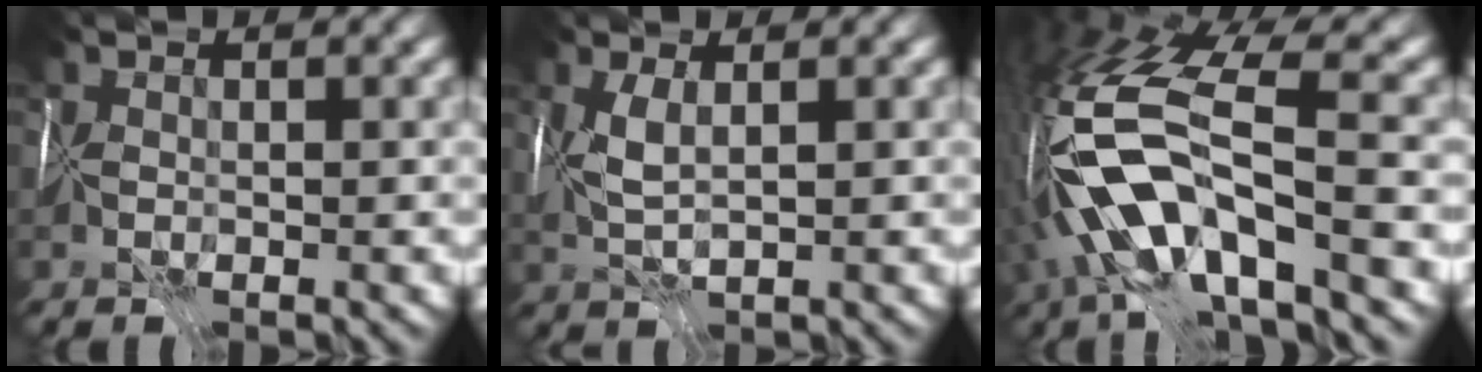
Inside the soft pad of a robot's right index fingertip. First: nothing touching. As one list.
[{"total": 1.8, "force": [1.0, 0.3, 1.5], "torque": [-0.042, 0.008, 0.024]}, {"total": 11.0, "force": [-3.0, 4.0, 9.8], "torque": [-0.198, 0.018, -0.058]}]